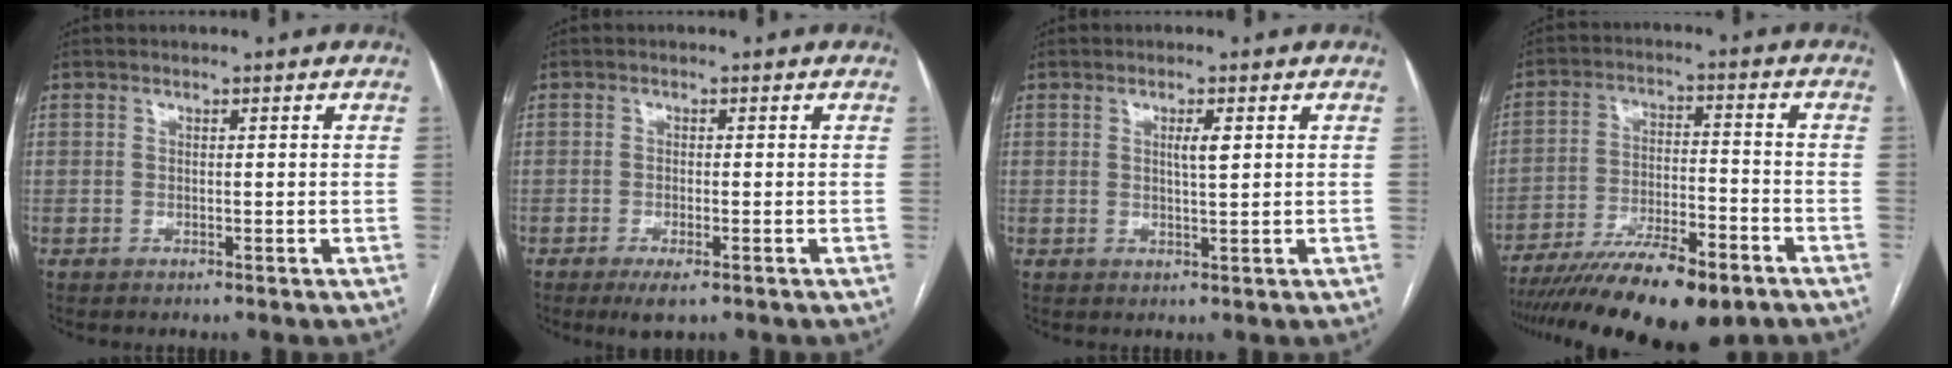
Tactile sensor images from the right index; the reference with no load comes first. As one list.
[{"total": 3.1, "force": [-1.8, 0.7, 2.4], "torque": [-0.041, -0.005, -0.027]}, {"total": 2.2, "force": [0.7, 0.2, 2.1], "torque": [-0.036, -0.001, 0.010]}, {"total": 17.4, "force": [-13.1, 3.8, 10.9], "torque": [-0.167, -0.016, -0.214]}]